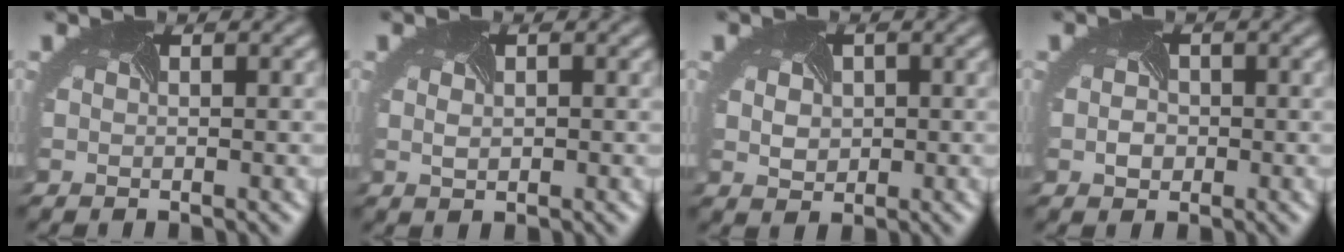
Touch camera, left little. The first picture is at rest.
{"total": 1.6, "force": [0.3, 1.1, 1.1], "torque": [-0.011, 0.006, 0.007]}
{"total": 2.3, "force": [0.4, 2.0, 1.0], "torque": [-0.019, 0.006, 0.008]}
{"total": 1.1, "force": [-0.4, 1.0, 0.4], "torque": [-0.012, 0.001, -0.009]}